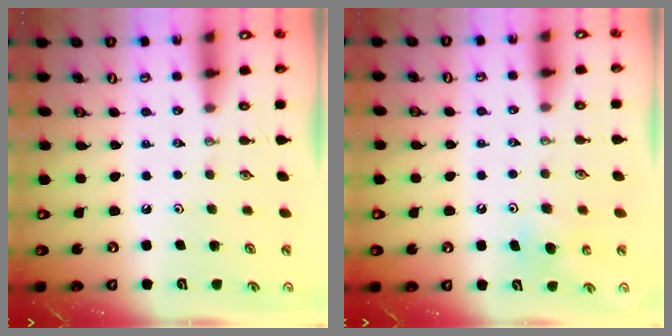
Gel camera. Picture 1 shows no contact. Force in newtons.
{"total": 5.4, "press": 5.3, "slide": 0.5}